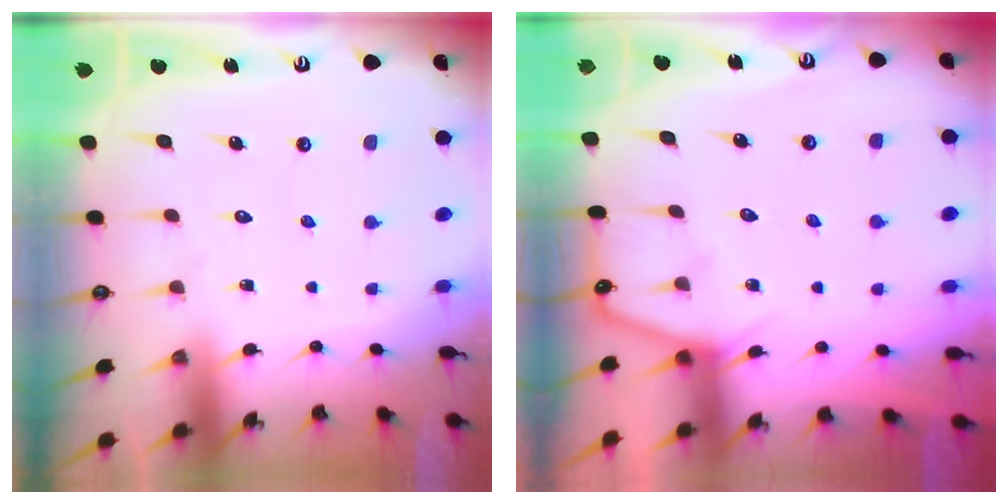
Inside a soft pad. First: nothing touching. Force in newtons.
{"total": 5.6, "press": 5.5, "slide": 0.8}